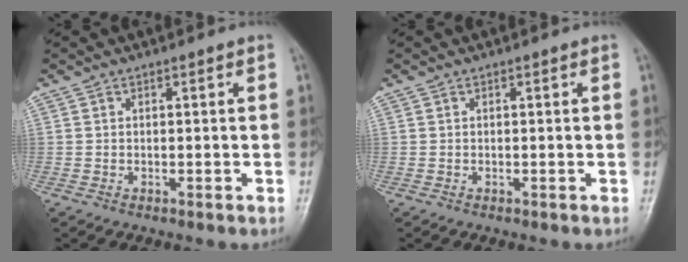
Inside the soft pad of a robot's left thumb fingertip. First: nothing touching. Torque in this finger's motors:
{"motor_torque": [0.00, 0.00, 0.00, -0.01, 0.00]}